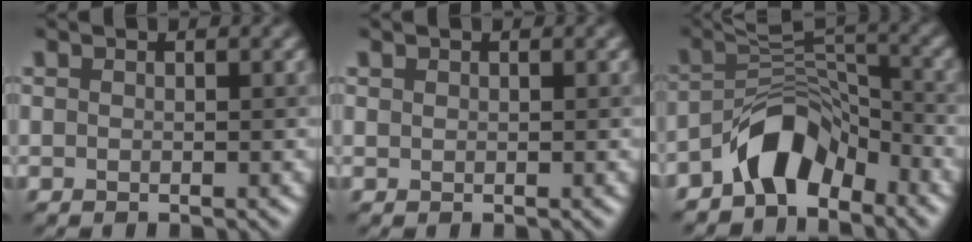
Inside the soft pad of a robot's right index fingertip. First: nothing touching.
{"total": 0.0}
{"total": 5.7, "force": [-4.0, 2.7, 3.0], "torque": [-0.036, 0.013, -0.081]}